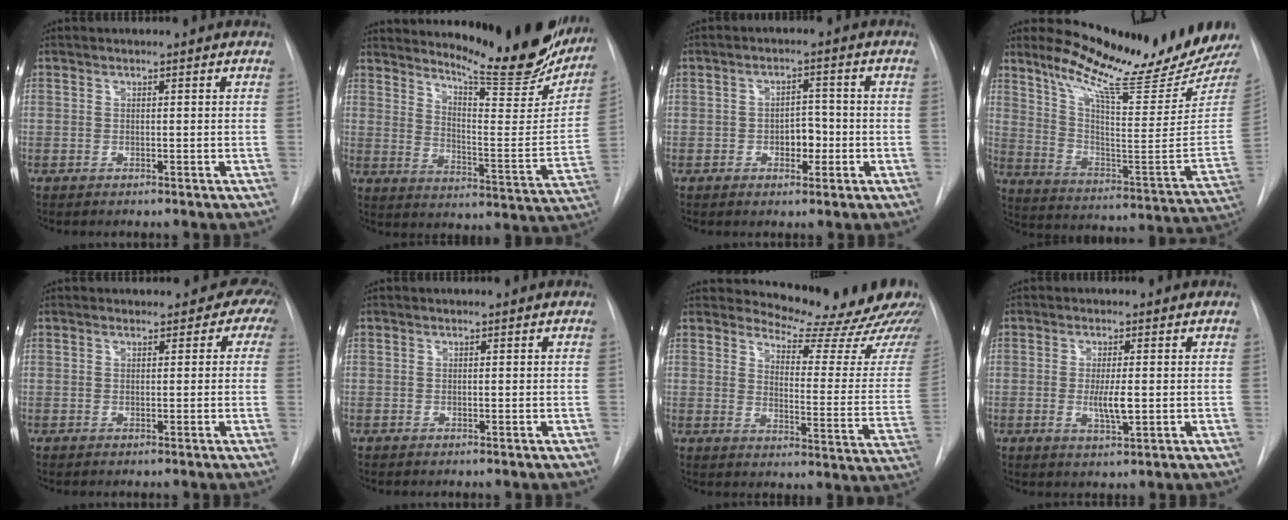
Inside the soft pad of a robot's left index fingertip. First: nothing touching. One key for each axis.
{"total": 22.9, "fx": 19.9, "fy": 3.4, "fz": 10.9, "tx": -0.158, "ty": -0.085, "tz": 0.255}
{"total": 3.8, "fx": -1.4, "fy": 2.2, "fz": 2.7, "tx": -0.032, "ty": 0.002, "tz": -0.020}
{"total": 19.5, "fx": 17.4, "fy": -1.1, "fz": 8.9, "tx": -0.149, "ty": -0.098, "tz": 0.260}
{"total": 3.7, "fx": 1.7, "fy": 2.6, "fz": 1.9, "tx": 0.009, "ty": 0.005, "tz": 0.010}
{"total": 0.0}
{"total": 19.2, "fx": 18.0, "fy": 3.6, "fz": 5.4, "tx": -0.056, "ty": -0.119, "tz": 0.197}
{"total": 3.7, "fx": -0.5, "fy": 0.8, "fz": 3.6, "tx": -0.067, "ty": -0.011, "tz": -0.008}